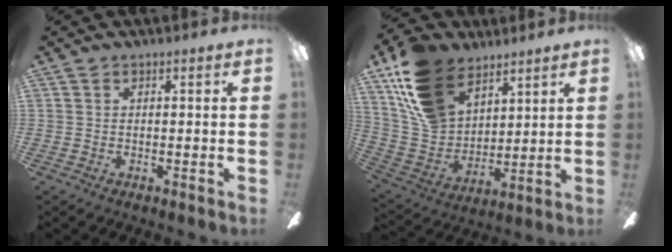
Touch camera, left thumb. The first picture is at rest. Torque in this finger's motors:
{"motor_torque": [0.32, 0.60, 1.37, -1.40, 0.17]}